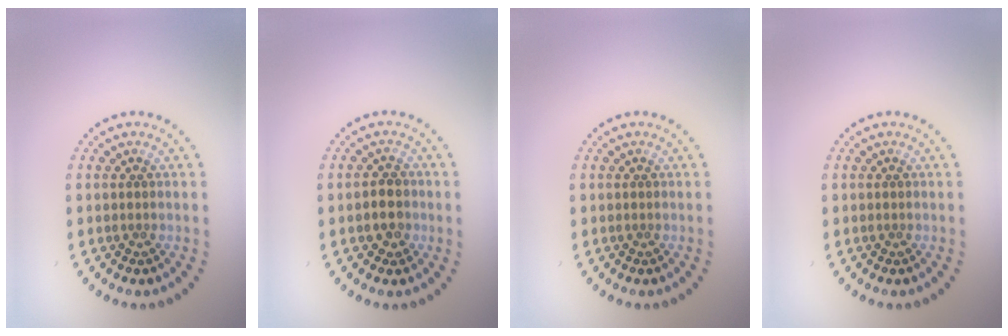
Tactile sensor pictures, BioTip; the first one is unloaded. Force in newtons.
{"total": 1.9, "press": 1.8, "slide": 0.5}
{"total": 0.0}
{"total": 0.0}